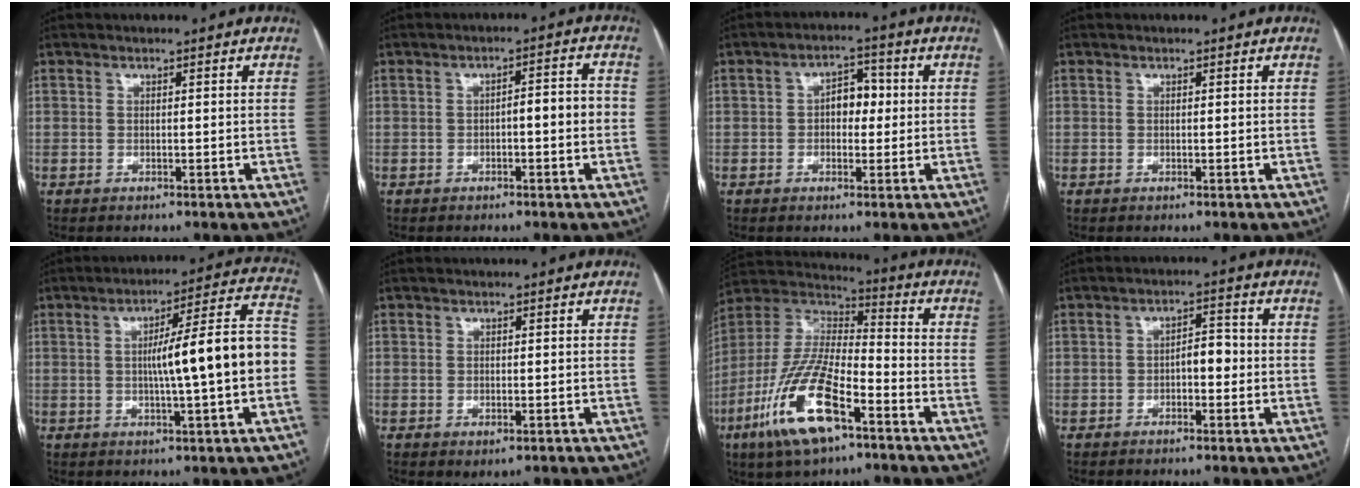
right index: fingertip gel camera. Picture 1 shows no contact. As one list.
[{"total": 4.2, "force": [-0.8, 0.8, 4.0], "torque": [-0.057, 0.020, -0.009]}, {"total": 4.6, "force": [0.2, 2.8, 3.7], "torque": [-0.057, 0.019, 0.001]}, {"total": 0.0}, {"total": 14.1, "force": [-1.2, 0.4, 14.1], "torque": [-0.196, 0.030, -0.020]}, {"total": 1.7, "force": [-0.7, 0.9, 1.3], "torque": [-0.018, -0.002, -0.002]}, {"total": 18.2, "force": [-9.0, 5.6, 14.9], "torque": [-0.322, -0.013, -0.163]}, {"total": 3.7, "force": [-0.7, 1.7, 3.2], "torque": [-0.045, 0.014, -0.013]}]